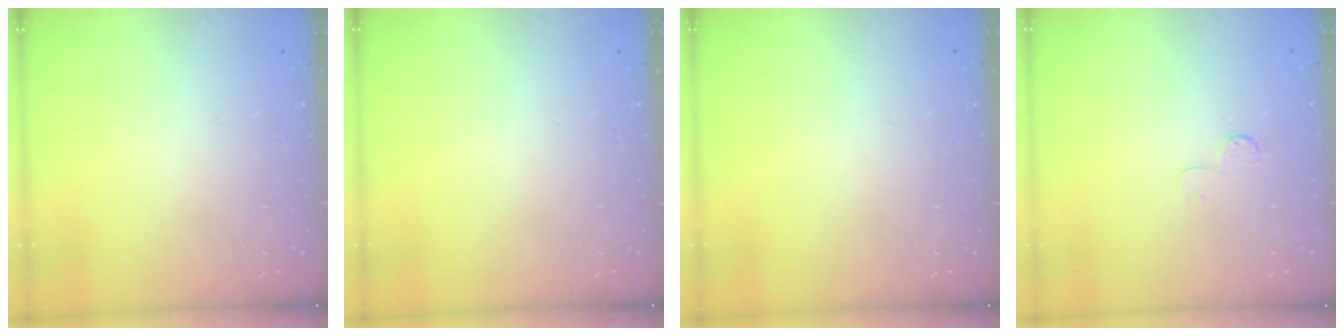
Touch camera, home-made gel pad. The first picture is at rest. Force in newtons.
{"total": 0.0}
{"total": 0.0}
{"total": 4.5, "press": 4.5, "slide": 0.3}